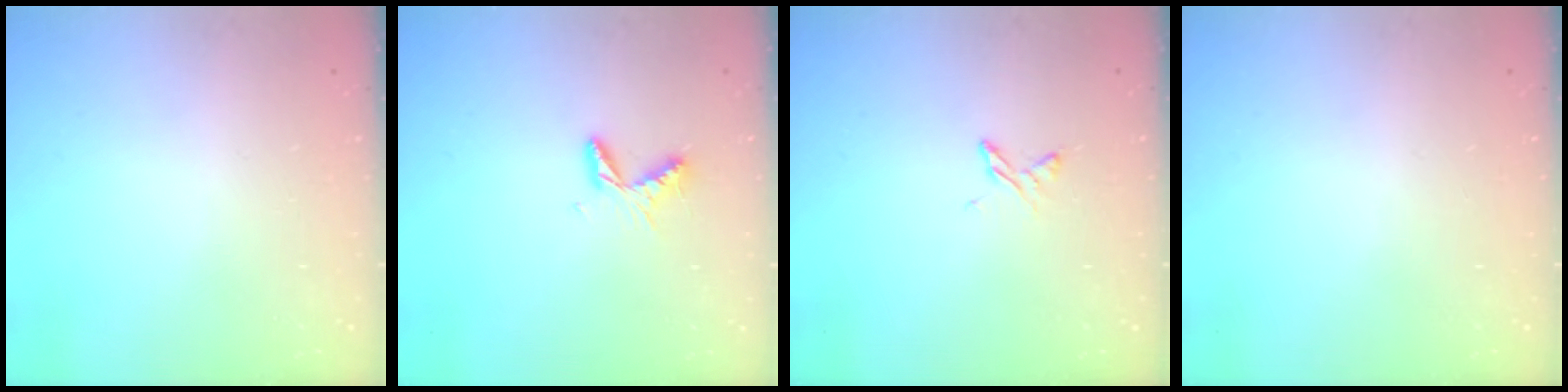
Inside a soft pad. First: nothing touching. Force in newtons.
{"total": 5.6, "press": 5.6, "slide": 0.5}
{"total": 4.1, "press": 4.0, "slide": 0.5}
{"total": 0.0}